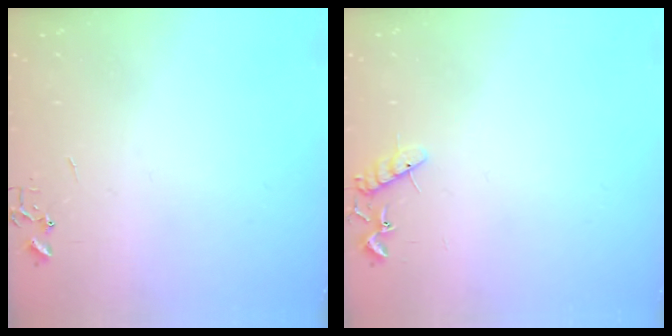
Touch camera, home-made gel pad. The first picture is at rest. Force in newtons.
{"total": 10.4, "press": 10.3, "slide": 0.9}